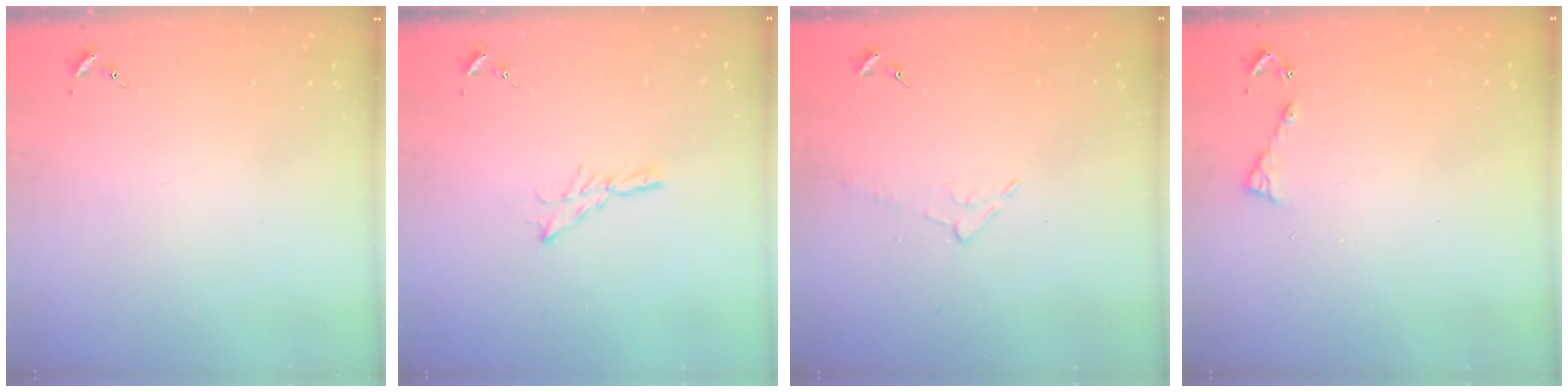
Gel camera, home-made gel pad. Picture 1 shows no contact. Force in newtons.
{"total": 5.3, "press": 5.3, "slide": 0.2}
{"total": 4.7, "press": 4.7, "slide": 0.5}
{"total": 5.6, "press": 5.6, "slide": 0.7}